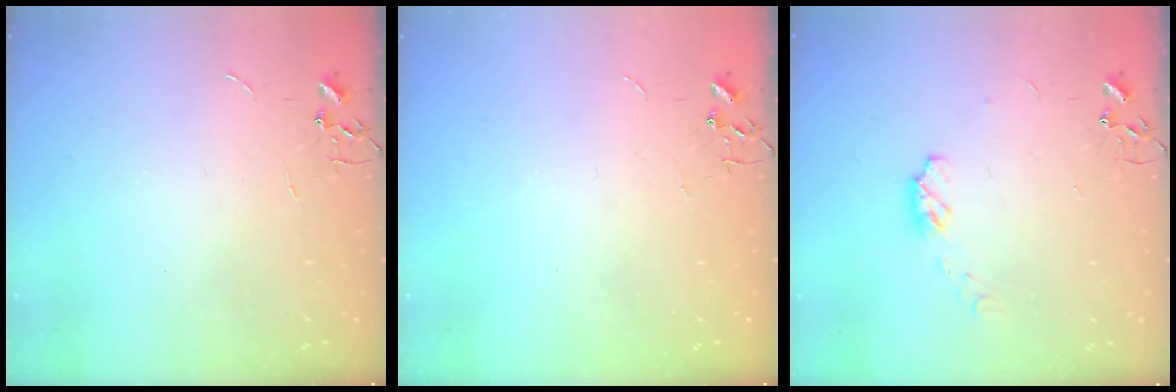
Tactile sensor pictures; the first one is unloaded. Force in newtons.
{"total": 0.0}
{"total": 5.4, "press": 5.3, "slide": 0.4}